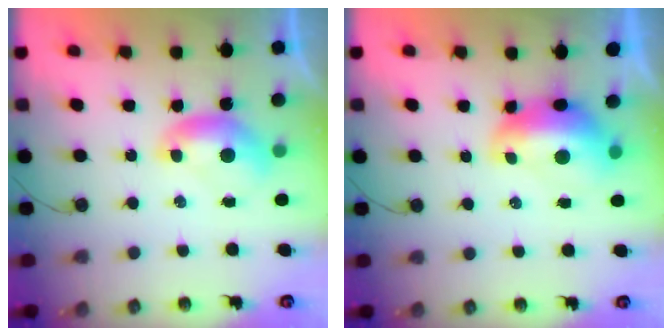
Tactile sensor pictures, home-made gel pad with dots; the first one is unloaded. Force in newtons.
{"total": 2.9, "press": 2.8, "slide": 0.7}